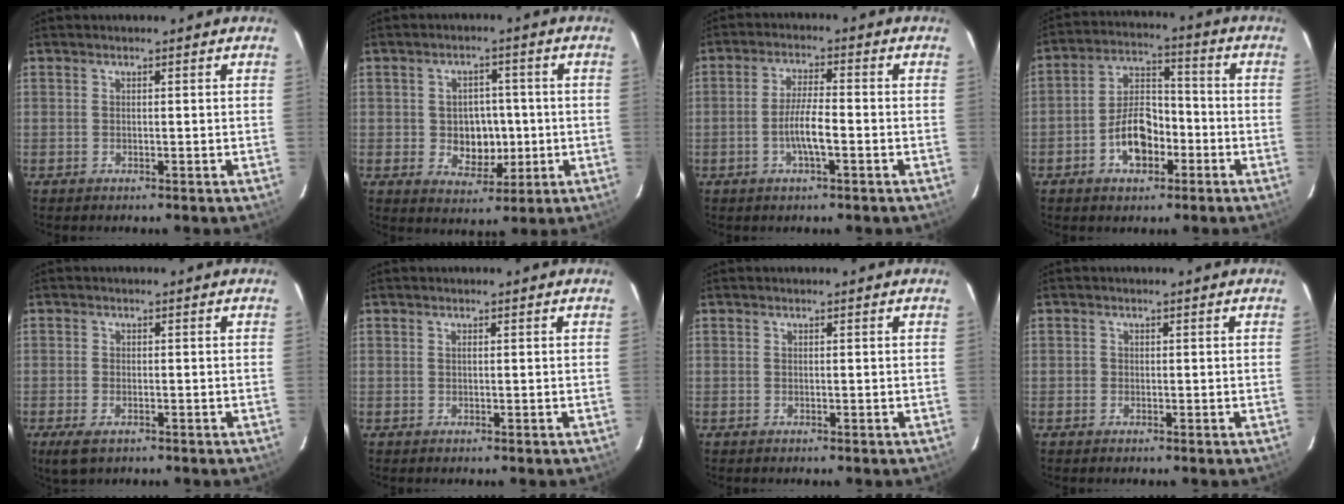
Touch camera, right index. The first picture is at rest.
{"total": 6.9, "force": [-0.7, 5.8, 3.8], "torque": [-0.074, 0.008, 0.003]}
{"total": 5.5, "force": [-1.9, 0.8, 5.0], "torque": [-0.100, 0.002, -0.037]}
{"total": 9.8, "force": [-4.1, 5.8, 6.7], "torque": [-0.126, 0.026, -0.062]}
{"total": 3.9, "force": [-2.3, 1.8, 2.6], "torque": [-0.059, -0.012, -0.043]}
{"total": 0.0}
{"total": 0.0}
{"total": 0.8, "force": [-0.3, 0.7, 0.0], "torque": [0.001, 0.001, -0.004]}